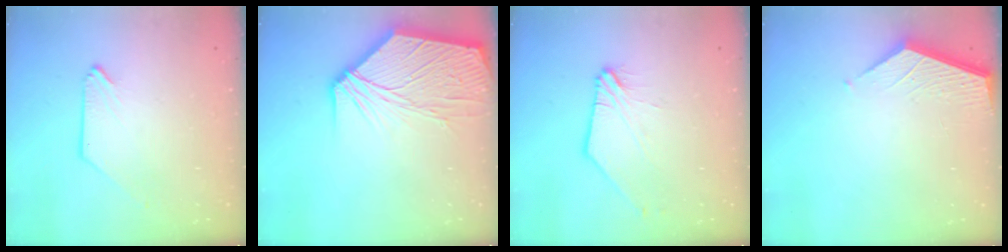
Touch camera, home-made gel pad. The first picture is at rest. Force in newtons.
{"total": 19.0, "press": 18.7, "slide": 2.8}
{"total": 2.4, "press": 2.4, "slide": 0.5}
{"total": 3.5, "press": 3.5, "slide": 0.4}